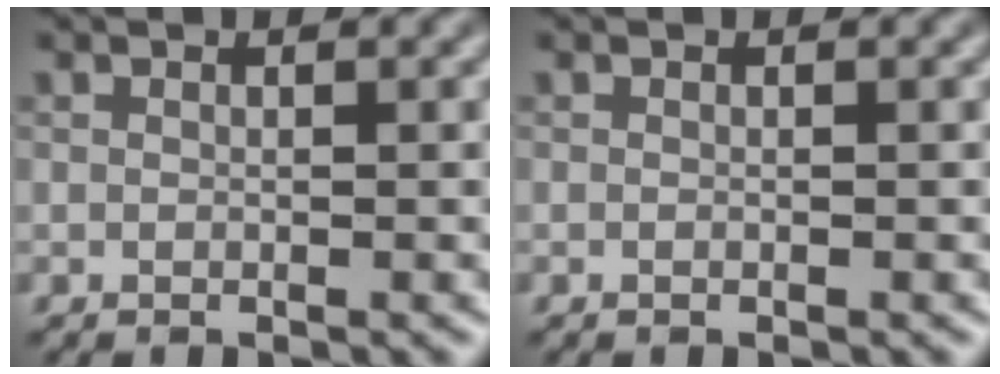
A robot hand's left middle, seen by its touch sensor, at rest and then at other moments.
{"total": 0.0}